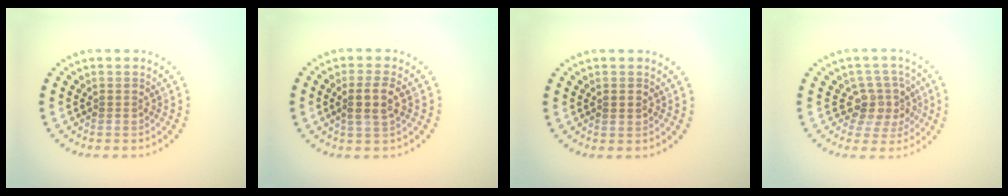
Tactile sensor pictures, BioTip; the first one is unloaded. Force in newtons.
{"total": 2.7, "press": 2.5, "slide": 1.0}
{"total": 1.1, "press": 1.1, "slide": 0.1}
{"total": 3.6, "press": 2.8, "slide": 2.2}